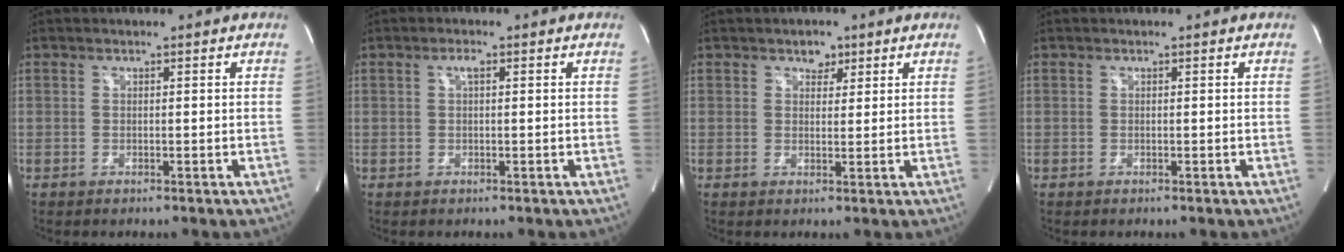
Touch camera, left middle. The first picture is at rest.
{"total": 1.2, "force": [0.4, 0.3, 1.0], "torque": [-0.018, 0.004, 0.006]}
{"total": 2.3, "force": [1.4, 1.5, 0.9], "torque": [-0.010, 0.004, 0.022]}
{"total": 0.0}